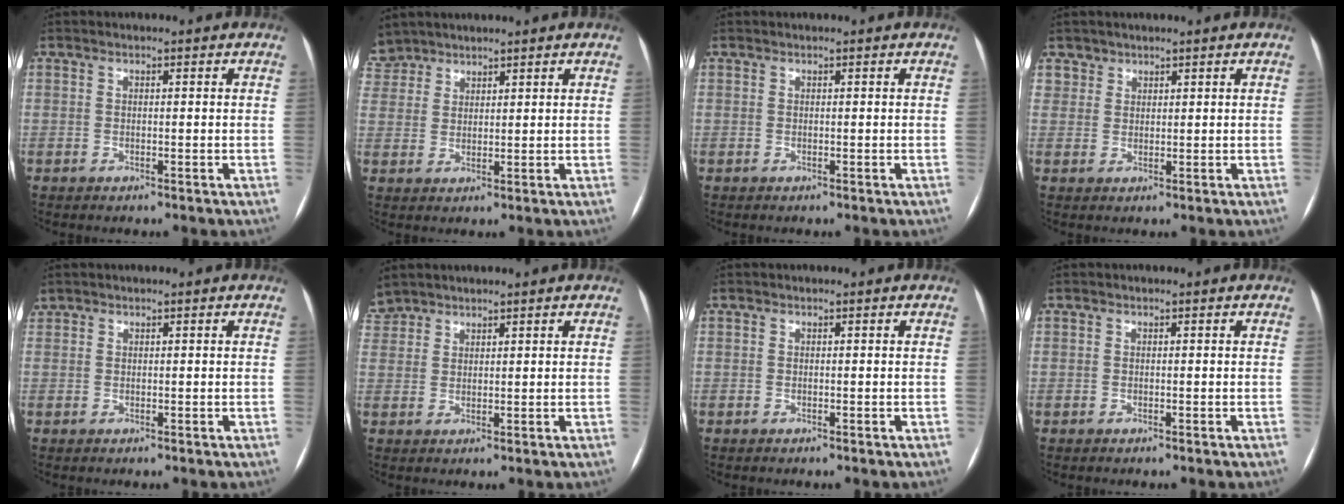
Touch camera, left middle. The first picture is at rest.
{"total": 6.5, "force": [5.5, 3.5, 0.4], "torque": [-0.009, 0.015, 0.110]}
{"total": 0.0}
{"total": 1.8, "force": [1.2, 1.2, -0.4], "torque": [0.017, 0.004, 0.016]}
{"total": 0.8, "force": [0.6, 0.5, 0.0], "torque": [0.000, 0.011, 0.011]}
{"total": 5.2, "force": [4.5, 2.3, 0.9], "torque": [-0.029, 0.021, 0.096]}
{"total": 0.0}
{"total": 0.0}